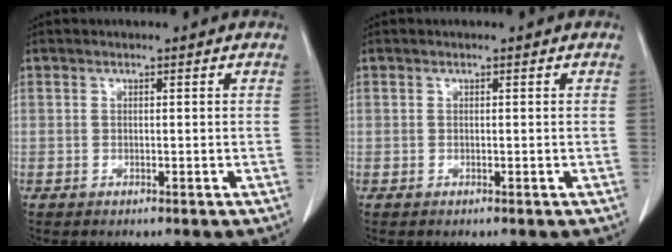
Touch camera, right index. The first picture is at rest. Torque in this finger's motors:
{"motor_torque": [0.00, 0.00, 0.00, 0.00]}